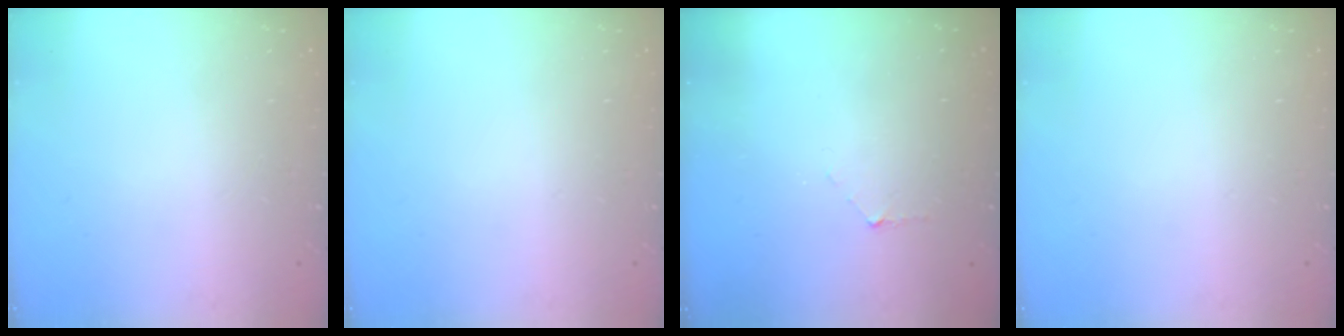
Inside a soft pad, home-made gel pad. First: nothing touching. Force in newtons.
{"total": 0.0}
{"total": 3.6, "press": 3.6, "slide": 0.3}
{"total": 0.0}